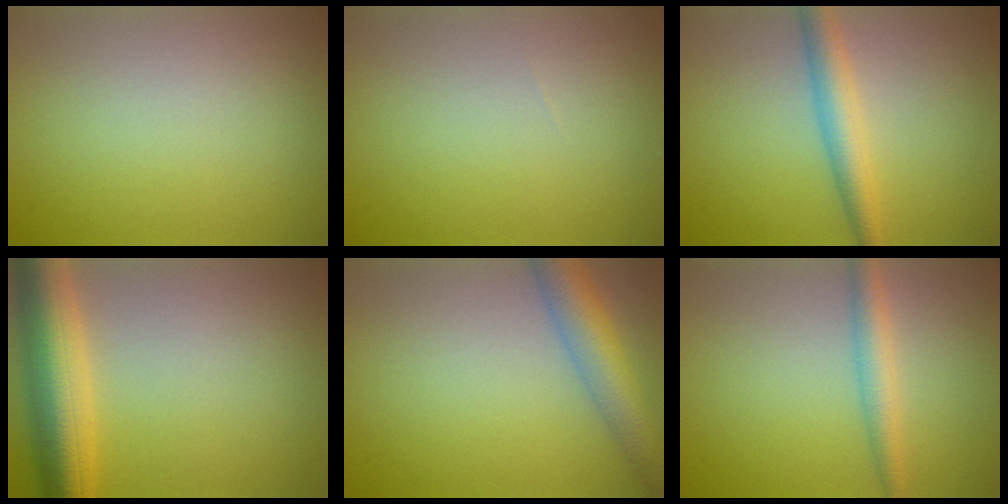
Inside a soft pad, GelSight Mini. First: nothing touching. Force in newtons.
{"total": 0.0}
{"total": 3.5, "press": 3.5, "slide": 0.0}
{"total": 8.0, "press": 7.9, "slide": 0.3}
{"total": 5.3, "press": 5.3, "slide": 0.2}
{"total": 2.7, "press": 2.7, "slide": 0.1}